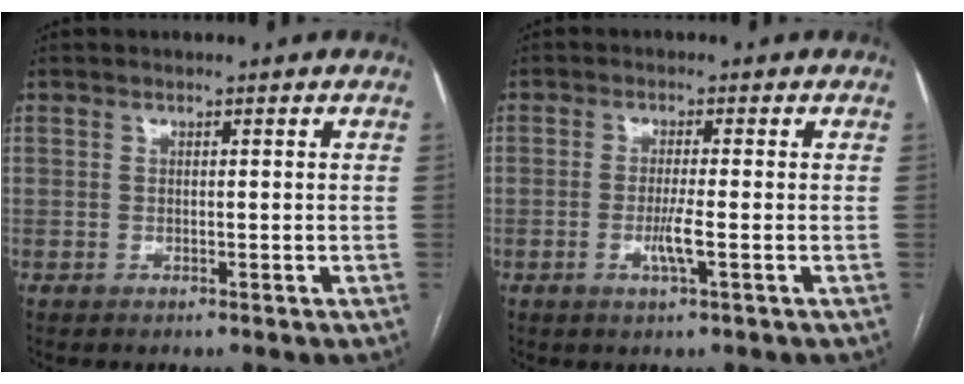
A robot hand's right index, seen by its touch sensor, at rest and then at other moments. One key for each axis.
{"total": 3.1, "fx": -0.9, "fy": -0.2, "fz": 2.9, "tx": -0.058, "ty": -0.006, "tz": -0.018}